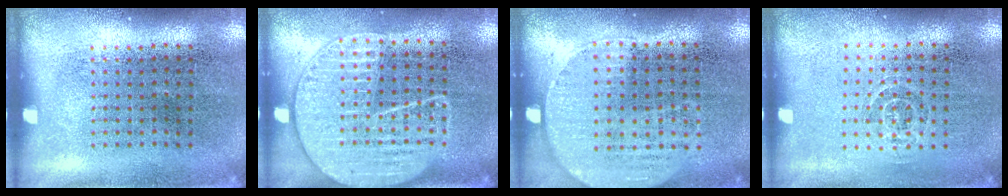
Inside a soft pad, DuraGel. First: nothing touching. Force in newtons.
{"total": 1.8, "press": 1.6, "slide": 0.9}
{"total": 0.6, "press": 0.4, "slide": 0.5}
{"total": 0.8, "press": 0.5, "slide": 0.6}